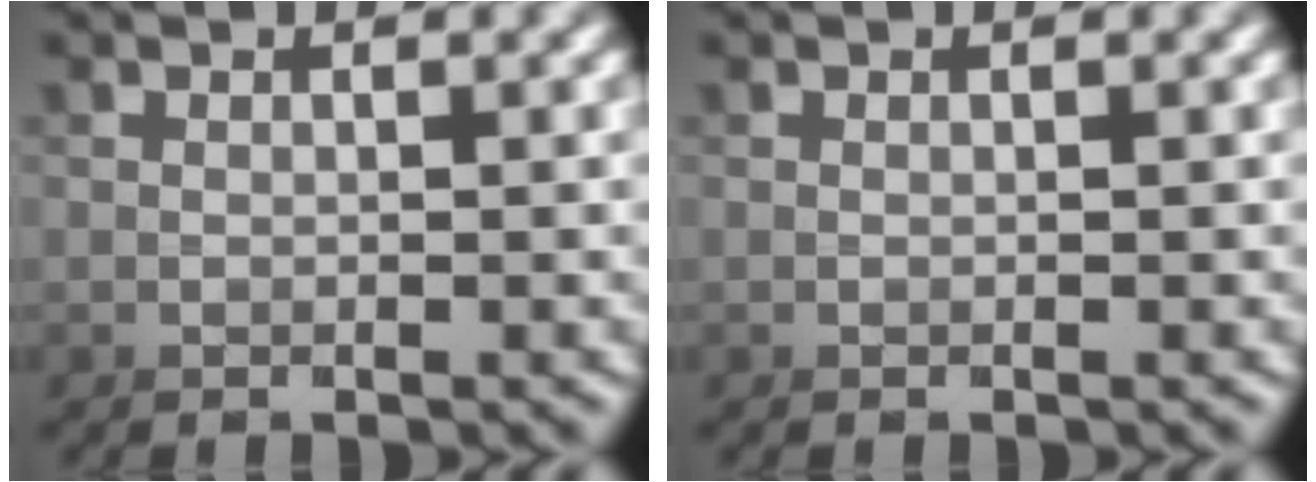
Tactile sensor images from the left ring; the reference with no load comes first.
{"total": 0.0}